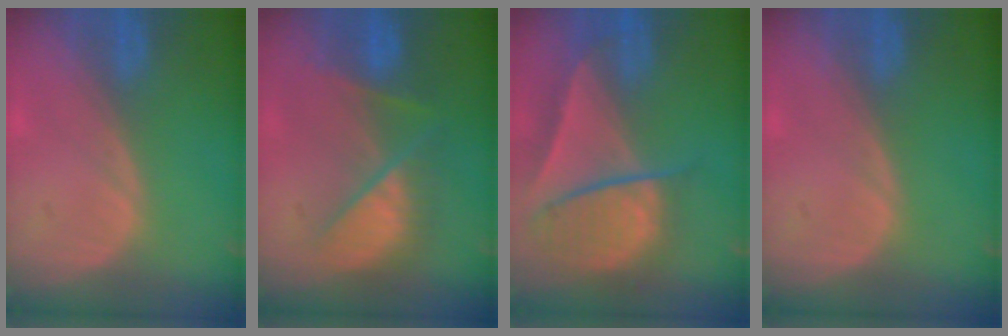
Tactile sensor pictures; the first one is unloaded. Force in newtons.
{"total": 7.2, "press": 7.2, "slide": 0.2}
{"total": 9.4, "press": 8.1, "slide": 4.8}
{"total": 0.0}